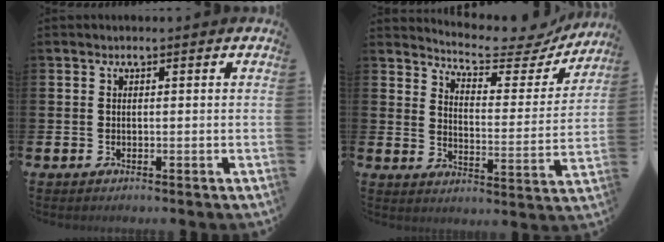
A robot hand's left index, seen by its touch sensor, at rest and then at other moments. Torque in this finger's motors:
{"motor_torque": [1.01, -1.13, 0.10, 0.05]}